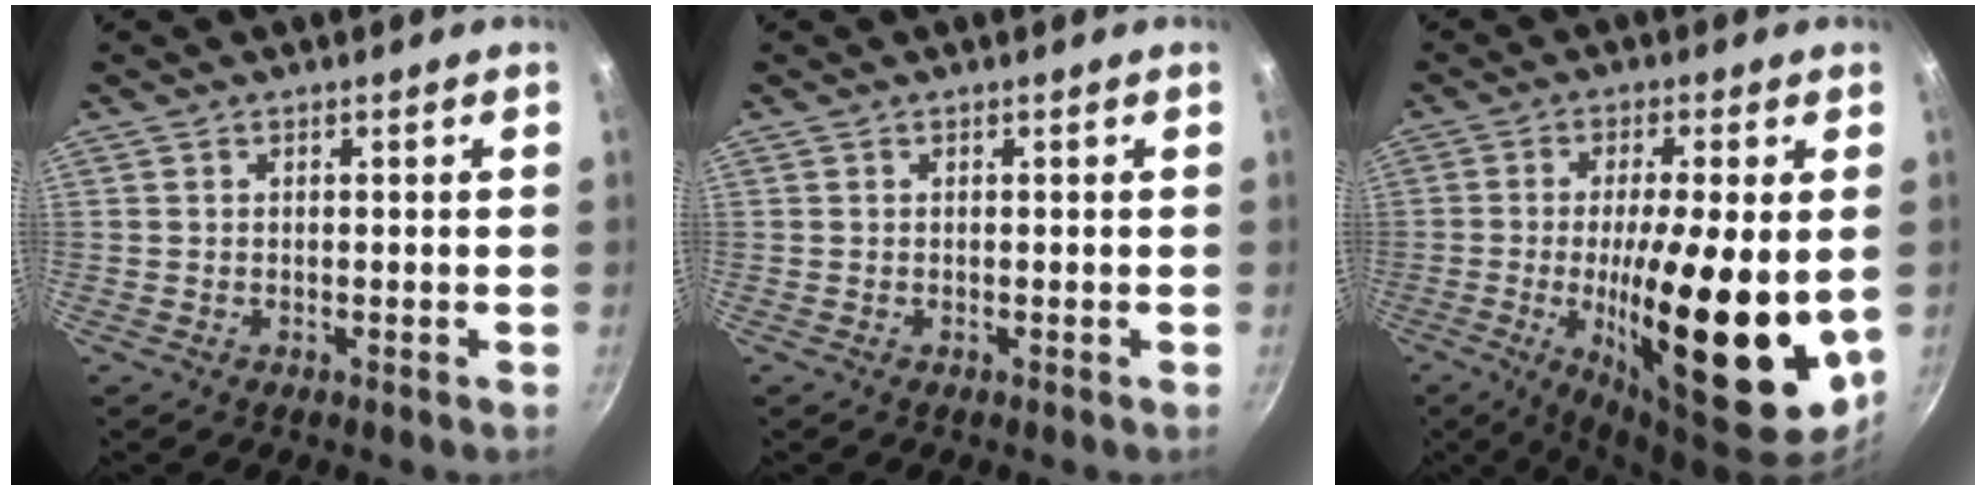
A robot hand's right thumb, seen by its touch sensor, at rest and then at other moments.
{"total": 0.0}
{"total": 21.7, "force": [-2.3, 6.1, 20.7], "torque": [-0.313, -0.012, -0.031]}